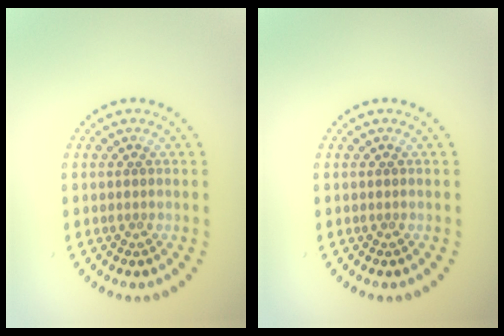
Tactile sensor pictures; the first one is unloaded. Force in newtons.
{"total": 0.0}